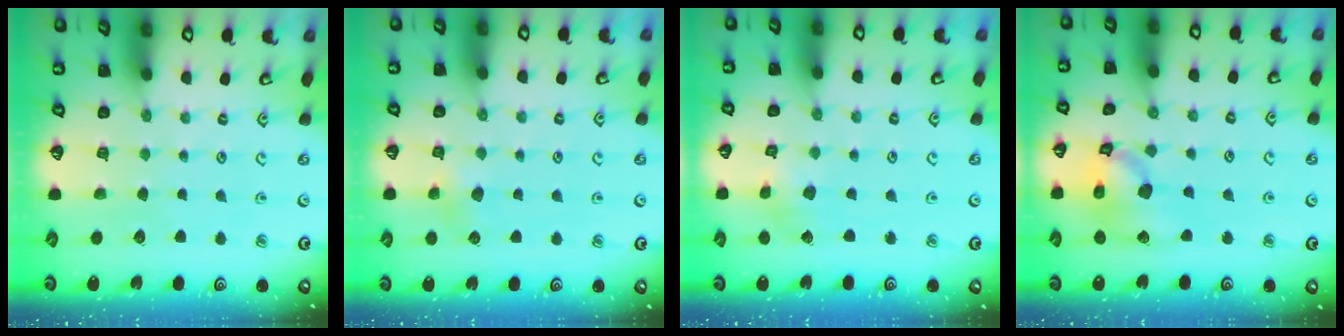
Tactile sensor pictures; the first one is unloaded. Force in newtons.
{"total": 4.4, "press": 4.3, "slide": 0.7}
{"total": 3.0, "press": 3.0, "slide": 0.4}
{"total": 17.2, "press": 17.0, "slide": 2.5}